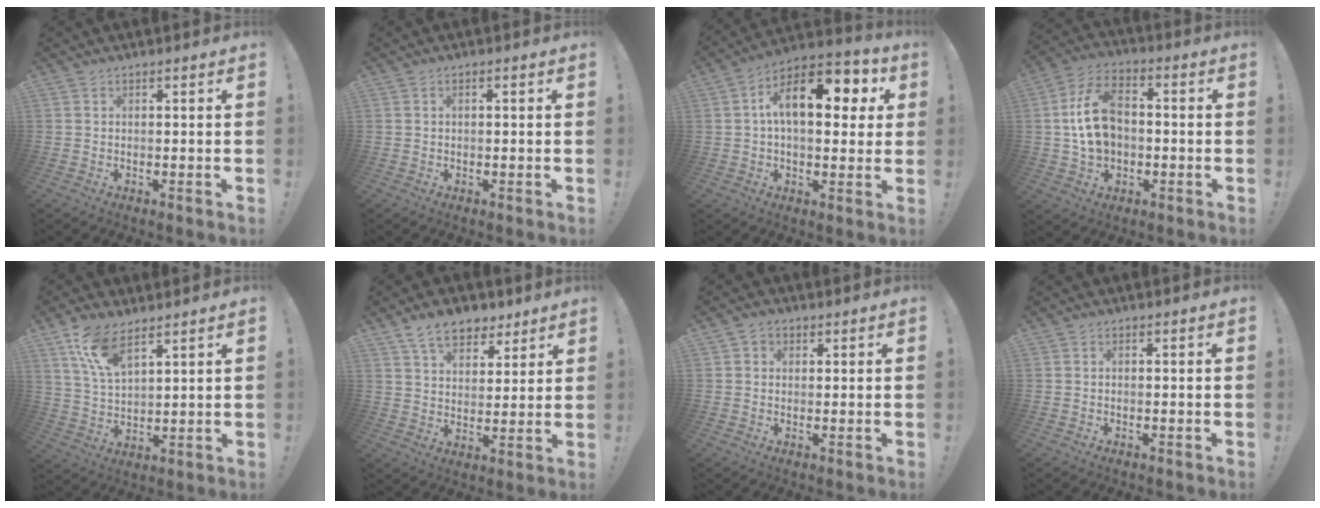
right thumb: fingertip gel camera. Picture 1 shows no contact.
{"total": 0.8, "force": [-0.3, 0.3, 0.7], "torque": [-0.017, 0.005, -0.005]}
{"total": 16.6, "force": [4.0, 8.5, 13.7], "torque": [-0.202, 0.001, 0.062]}
{"total": 12.6, "force": [-0.2, 9.2, 8.6], "torque": [-0.146, 0.013, -0.003]}
{"total": 10.6, "force": [7.4, 4.1, 6.4], "torque": [-0.127, -0.030, 0.139]}
{"total": 11.0, "force": [7.5, 6.5, 4.7], "torque": [-0.076, -0.038, 0.143]}
{"total": 2.0, "force": [0.6, 1.8, 0.8], "torque": [-0.015, 0.002, 0.011]}
{"total": 0.0}